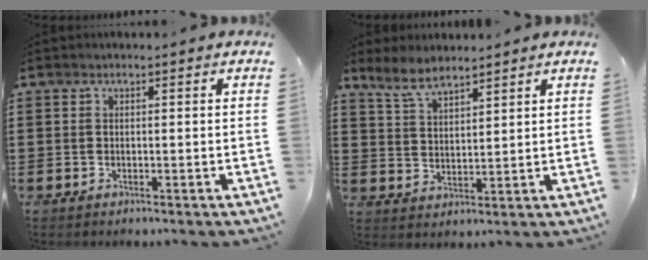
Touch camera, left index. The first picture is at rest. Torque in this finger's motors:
{"motor_torque": [1.89, 0.25, 0.15, 0.09]}